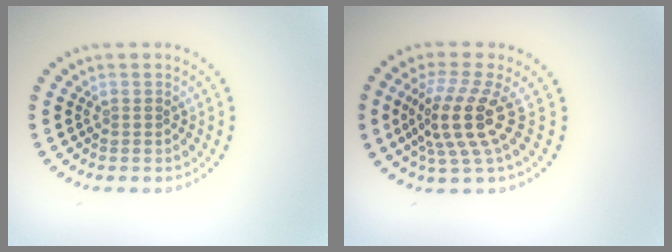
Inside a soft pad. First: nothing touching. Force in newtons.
{"total": 4.5, "press": 3.3, "slide": 3.0}